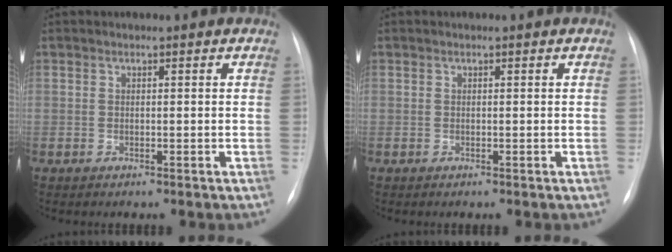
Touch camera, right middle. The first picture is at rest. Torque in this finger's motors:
{"motor_torque": [0.25, -0.35, -0.02, -0.01]}